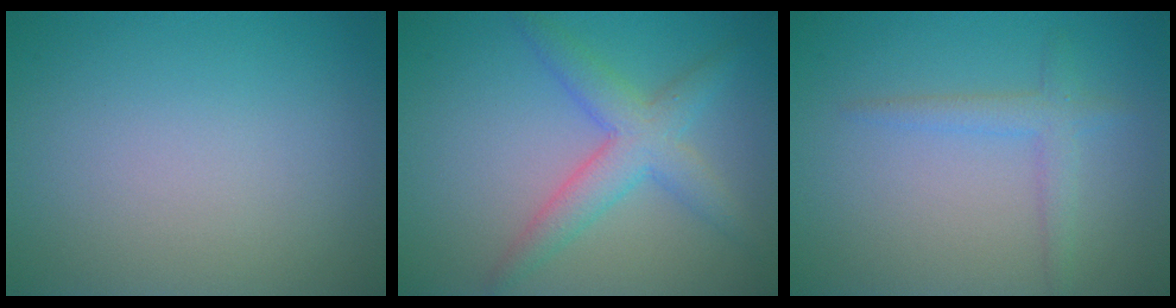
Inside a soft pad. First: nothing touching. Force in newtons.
{"total": 4.3, "press": 4.3, "slide": 0.1}
{"total": 2.1, "press": 2.1, "slide": 0.0}